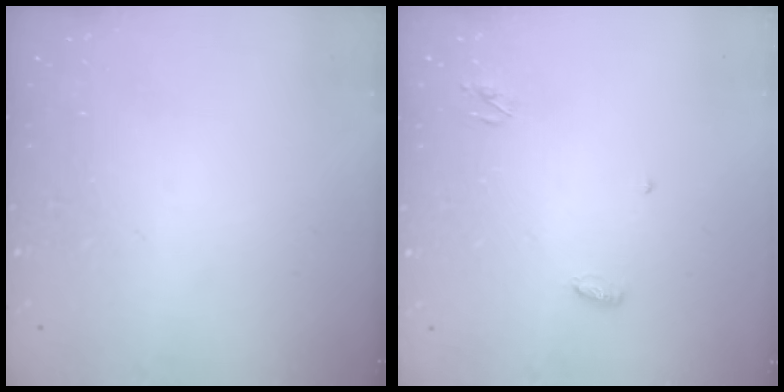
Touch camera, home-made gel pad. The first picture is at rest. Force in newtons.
{"total": 3.5, "press": 3.5, "slide": 0.2}